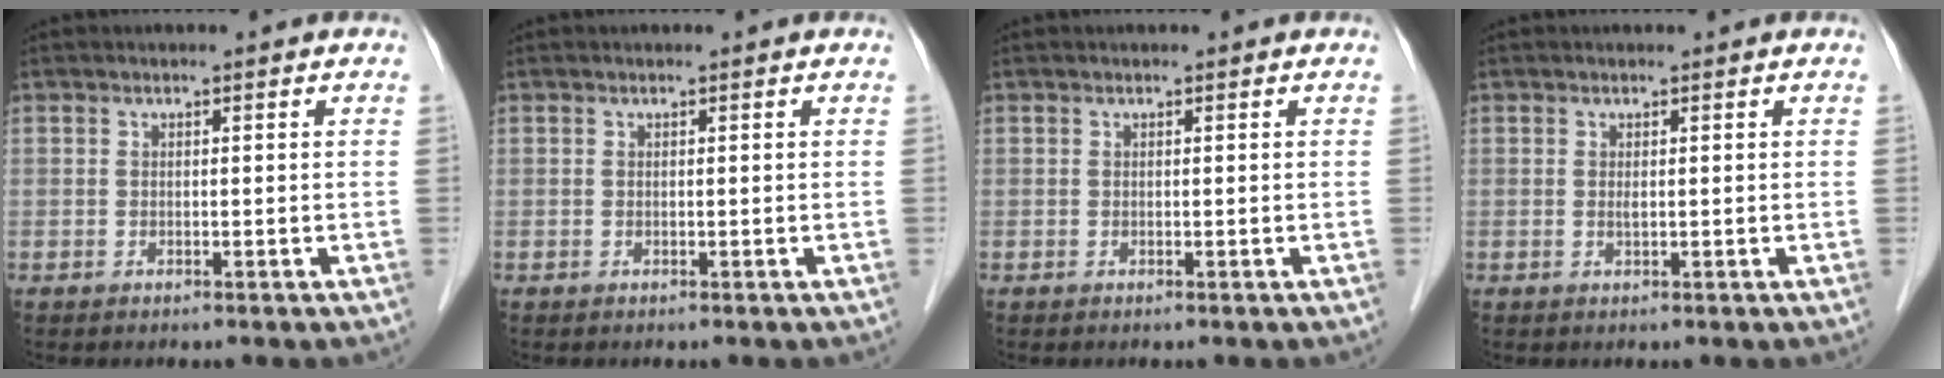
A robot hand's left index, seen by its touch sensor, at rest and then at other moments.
{"total": 0.0}
{"total": 0.0}
{"total": 0.5, "force": [0.2, 0.1, 0.5], "torque": [-0.014, -0.001, 0.003]}